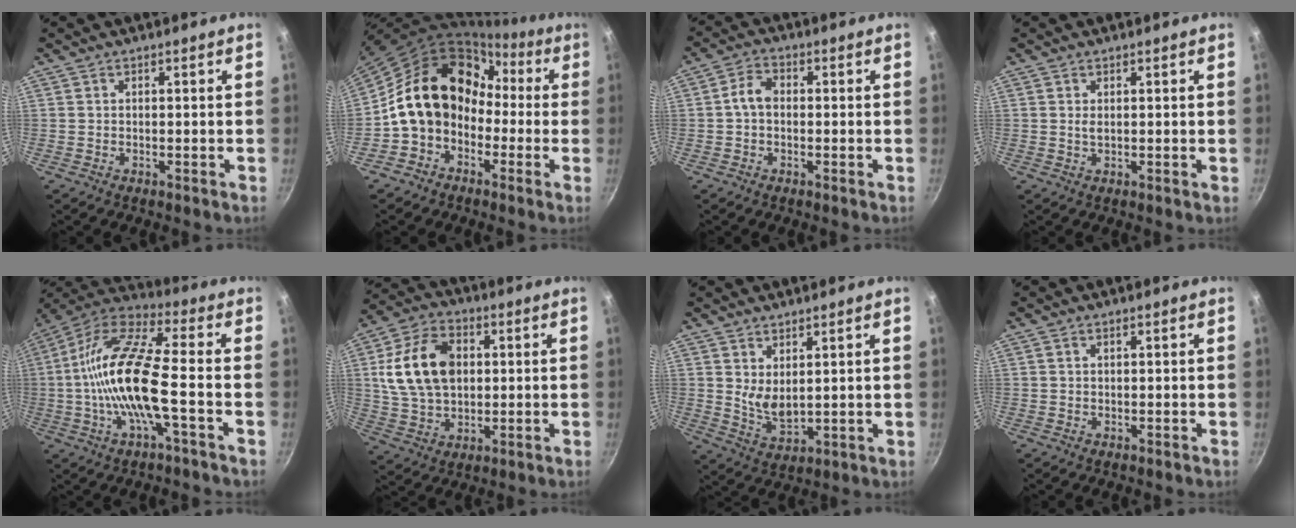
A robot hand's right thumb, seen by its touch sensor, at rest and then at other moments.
{"total": 16.0, "force": [-1.3, 13.0, 9.3], "torque": [-0.121, 0.065, -0.033]}
{"total": 4.0, "force": [-0.3, 2.9, 2.7], "torque": [-0.045, 0.017, -0.015]}
{"total": 1.1, "force": [0.4, 0.4, 0.9], "torque": [-0.016, -0.003, 0.004]}
{"total": 17.9, "force": [-2.6, 5.0, 17.0], "torque": [-0.328, 0.037, -0.067]}
{"total": 15.8, "force": [2.6, 11.1, 11.0], "torque": [-0.185, 0.006, 0.044]}
{"total": 5.7, "force": [2.7, 2.6, 4.3], "torque": [-0.067, -0.034, 0.057]}
{"total": 0.7, "force": [0.5, 0.4, 0.4], "torque": [-0.005, 0.003, 0.008]}